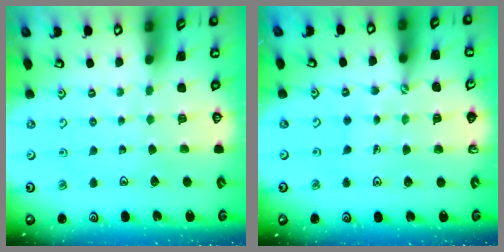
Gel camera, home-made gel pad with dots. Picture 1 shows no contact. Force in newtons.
{"total": 1.2, "press": 1.2, "slide": 0.2}